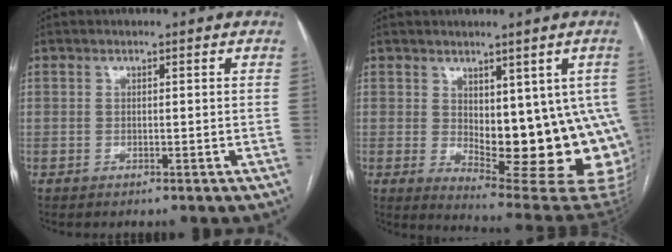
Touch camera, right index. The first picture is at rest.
{"total": 16.6, "force": [0.2, 6.7, 15.1], "torque": [-0.143, -0.011, 0.022]}